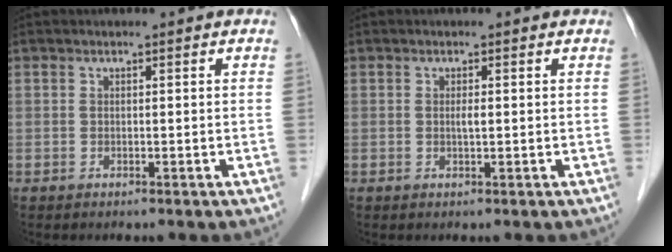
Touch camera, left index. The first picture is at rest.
{"total": 0.9, "force": [0.0, 0.1, 0.9], "torque": [-0.020, -0.004, -0.001]}